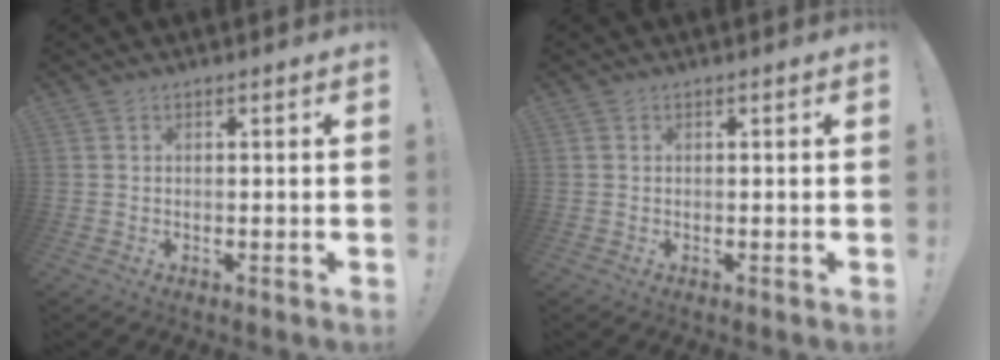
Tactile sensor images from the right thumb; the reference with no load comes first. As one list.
[{"total": 0.0}]